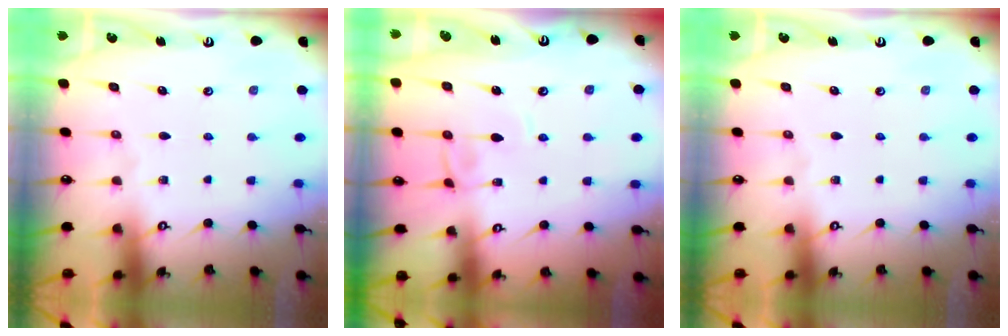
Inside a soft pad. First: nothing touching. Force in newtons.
{"total": 3.3, "press": 3.3, "slide": 0.0}
{"total": 0.0}